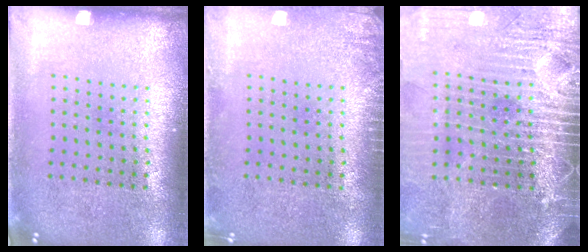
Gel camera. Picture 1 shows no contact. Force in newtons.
{"total": 1.1, "press": 1.1, "slide": 0.2}
{"total": 4.3, "press": 3.7, "slide": 2.1}